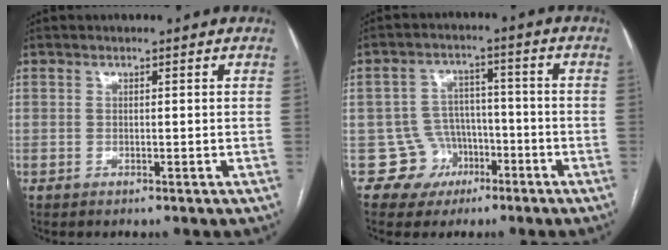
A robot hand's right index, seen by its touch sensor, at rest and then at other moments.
{"total": 6.4, "force": [-2.9, 5.7, -0.3], "torque": [0.020, 0.018, -0.042]}